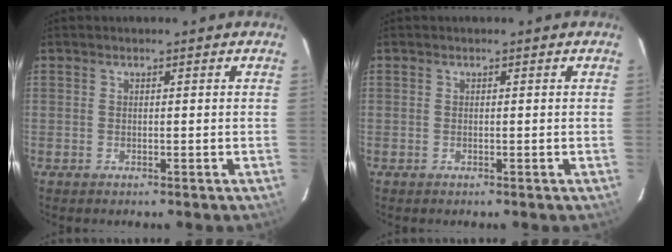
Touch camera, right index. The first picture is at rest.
{"total": 0.0}